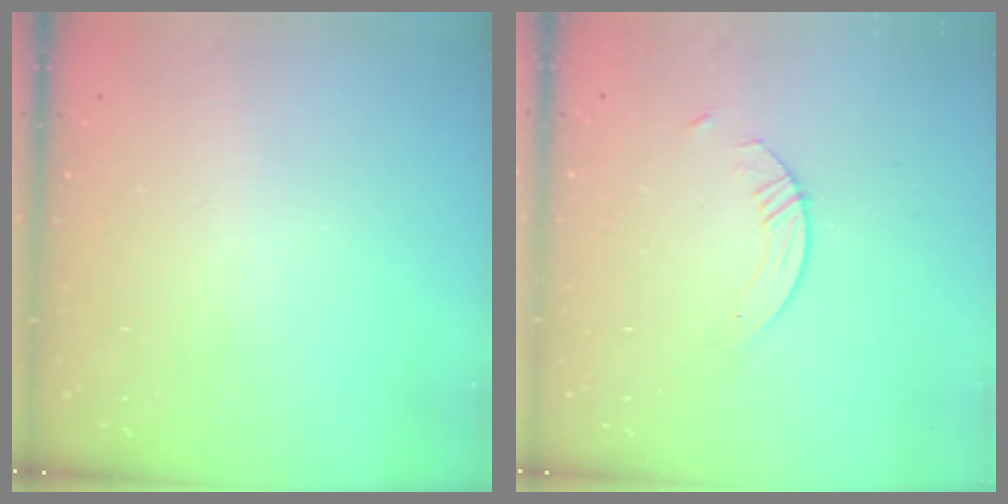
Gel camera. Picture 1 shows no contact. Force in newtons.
{"total": 4.9, "press": 4.8, "slide": 0.5}